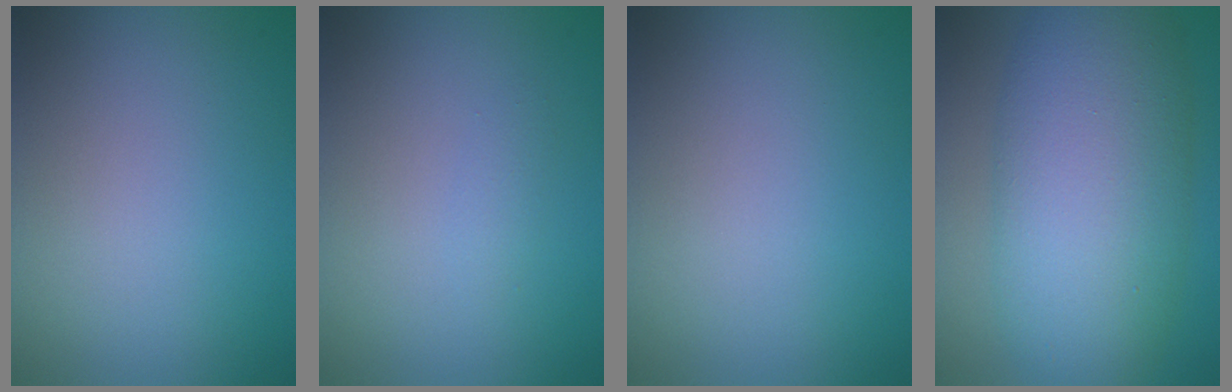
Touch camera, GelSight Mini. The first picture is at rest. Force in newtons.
{"total": 0.6, "press": 0.6, "slide": 0.0}
{"total": 0.0}
{"total": 10.9, "press": 10.9, "slide": 0.3}